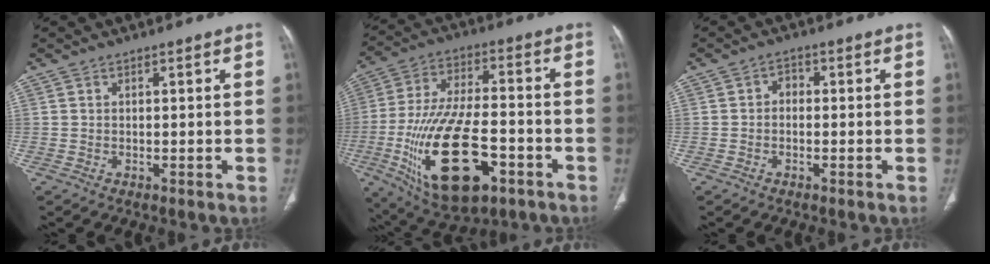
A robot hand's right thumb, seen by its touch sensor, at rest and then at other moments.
{"total": 23.0, "force": [-8.1, 10.6, 18.7], "torque": [-0.358, 0.022, -0.121]}
{"total": 1.9, "force": [-0.3, 1.5, 1.1], "torque": [-0.008, 0.009, -0.012]}